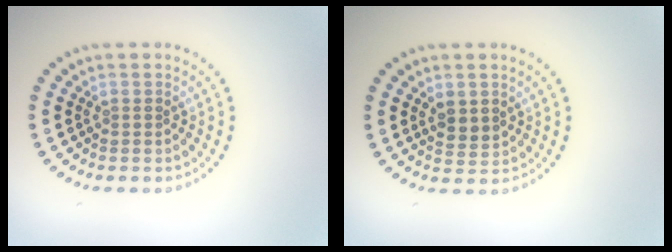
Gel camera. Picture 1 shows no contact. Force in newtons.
{"total": 1.8, "press": 1.7, "slide": 0.7}